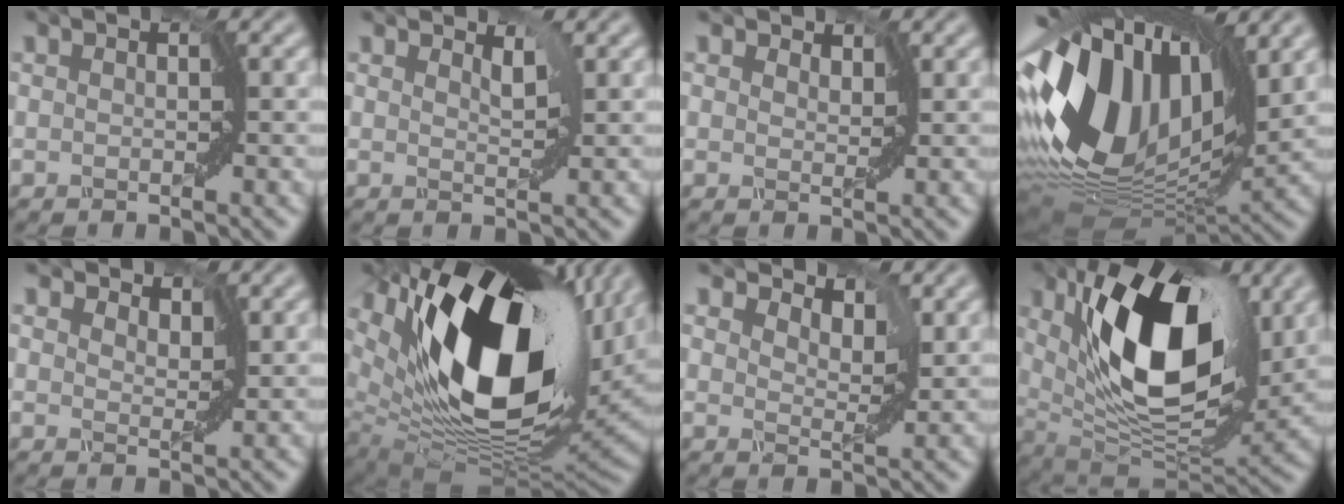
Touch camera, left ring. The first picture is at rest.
{"total": 0.8, "force": [0.7, 0.0, 0.4], "torque": [-0.015, -0.004, 0.019]}
{"total": 1.9, "force": [1.6, 0.9, 0.7], "torque": [-0.020, 0.001, 0.016]}
{"total": 15.4, "force": [3.7, 9.4, 11.7], "torque": [-0.259, 0.020, 0.051]}
{"total": 3.0, "force": [2.4, 1.3, 1.0], "torque": [-0.027, 0.004, 0.020]}
{"total": 18.9, "force": [7.3, 9.3, 14.8], "torque": [-0.271, 0.011, 0.129]}
{"total": 4.0, "force": [3.2, 1.7, 1.8], "torque": [-0.037, 0.002, 0.039]}
{"total": 13.0, "force": [3.9, 6.5, 10.6], "torque": [-0.169, -0.007, 0.070]}